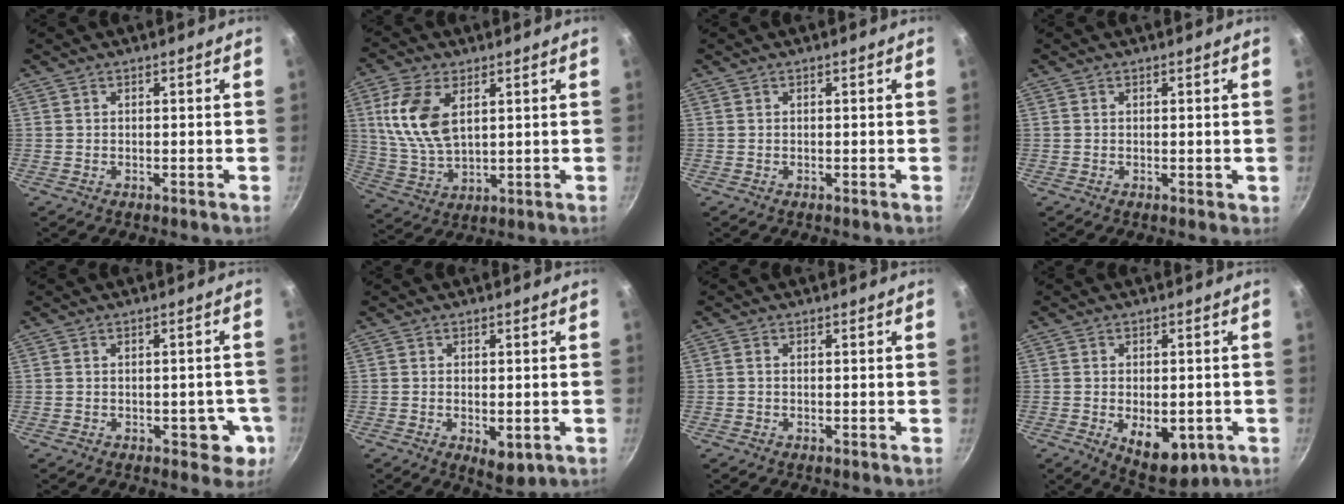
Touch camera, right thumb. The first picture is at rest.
{"total": 12.3, "force": [3.7, 6.8, 9.6], "torque": [-0.188, -0.013, 0.080]}
{"total": 0.0}
{"total": 0.7, "force": [0.1, 0.3, 0.6], "torque": [-0.005, 0.000, 0.000]}
{"total": 5.4, "force": [-1.7, 3.3, 4.0], "torque": [-0.014, 0.012, -0.017]}
{"total": 4.9, "force": [-1.3, 2.5, 4.0], "torque": [-0.054, -0.010, -0.011]}
{"total": 0.6, "force": [-0.1, 0.4, 0.4], "torque": [-0.009, 0.004, -0.003]}
{"total": 10.1, "force": [-2.7, 5.7, 7.9], "torque": [-0.084, -0.004, -0.021]}